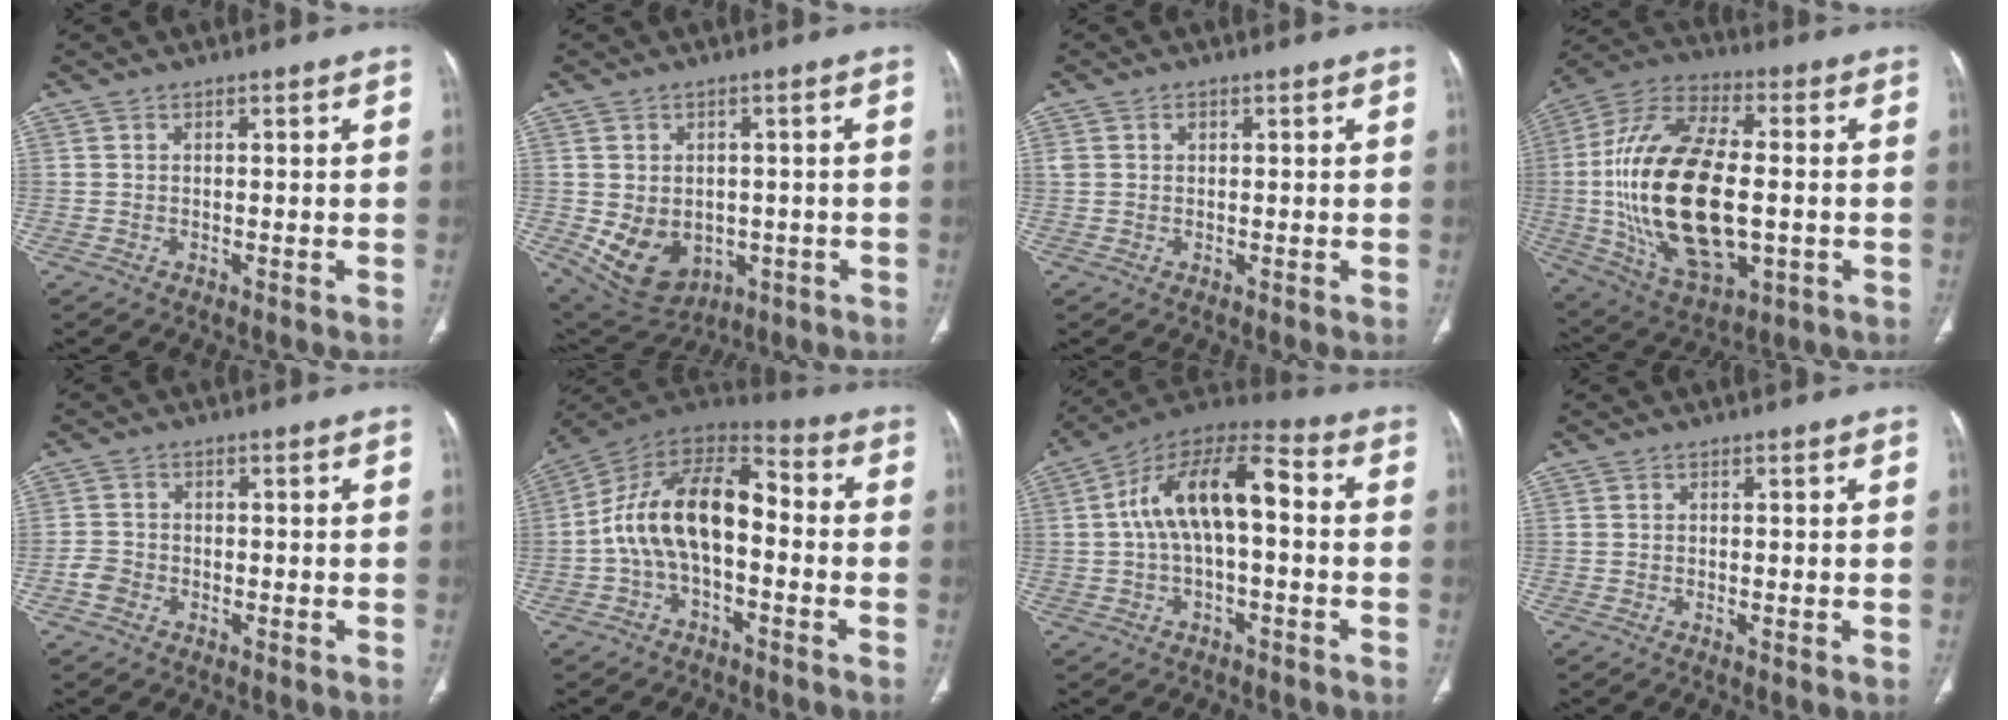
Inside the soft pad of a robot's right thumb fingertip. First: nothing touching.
{"total": 11.4, "force": [-2.5, 8.9, 6.7], "torque": [-0.094, 0.002, -0.010]}
{"total": 1.3, "force": [0.5, 1.0, 0.6], "torque": [-0.007, 0.003, 0.010]}
{"total": 26.8, "force": [-1.7, 13.6, 23.1], "torque": [-0.450, 0.004, -0.017]}
{"total": 2.7, "force": [-1.3, 2.2, 1.1], "torque": [-0.017, 0.011, -0.029]}
{"total": 16.0, "force": [-1.8, 8.8, 13.2], "torque": [-0.220, 0.054, -0.043]}
{"total": 14.5, "force": [0.7, 6.8, 12.8], "torque": [-0.222, 0.051, 0.001]}
{"total": 1.0, "force": [-0.2, 0.3, 1.0], "torque": [-0.023, -0.005, -0.005]}